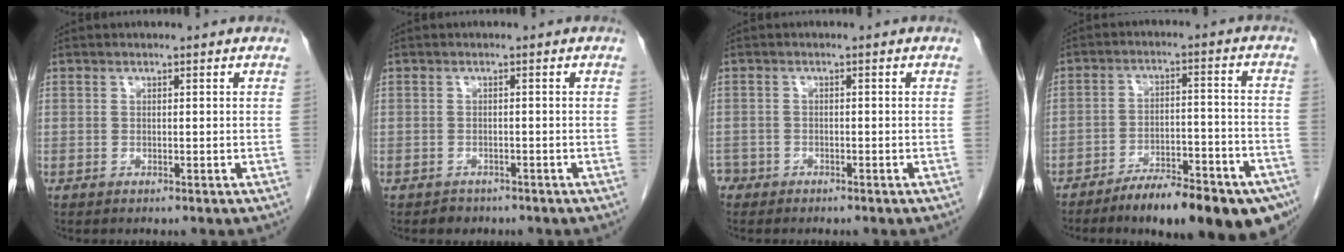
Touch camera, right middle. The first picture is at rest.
{"total": 1.6, "force": [-1.3, 1.0, 0.0], "torque": [-0.009, 0.000, -0.018]}
{"total": 2.4, "force": [-1.9, 1.4, 0.1], "torque": [-0.005, 0.004, -0.037]}
{"total": 17.0, "force": [-12.6, 3.9, 10.7], "torque": [-0.093, 0.022, -0.184]}